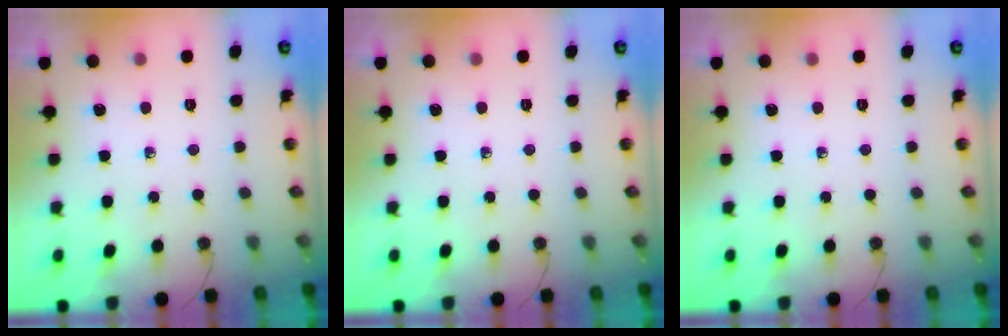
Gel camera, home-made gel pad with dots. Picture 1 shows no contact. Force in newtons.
{"total": 0.0}
{"total": 0.0}